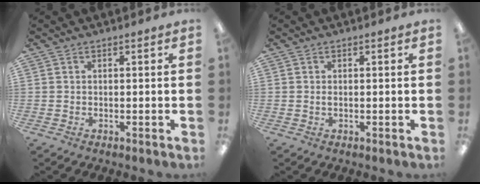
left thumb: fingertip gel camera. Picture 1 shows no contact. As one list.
[{"total": 0.5, "force": [0.1, 0.2, 0.4], "torque": [-0.010, 0.001, 0.001]}]